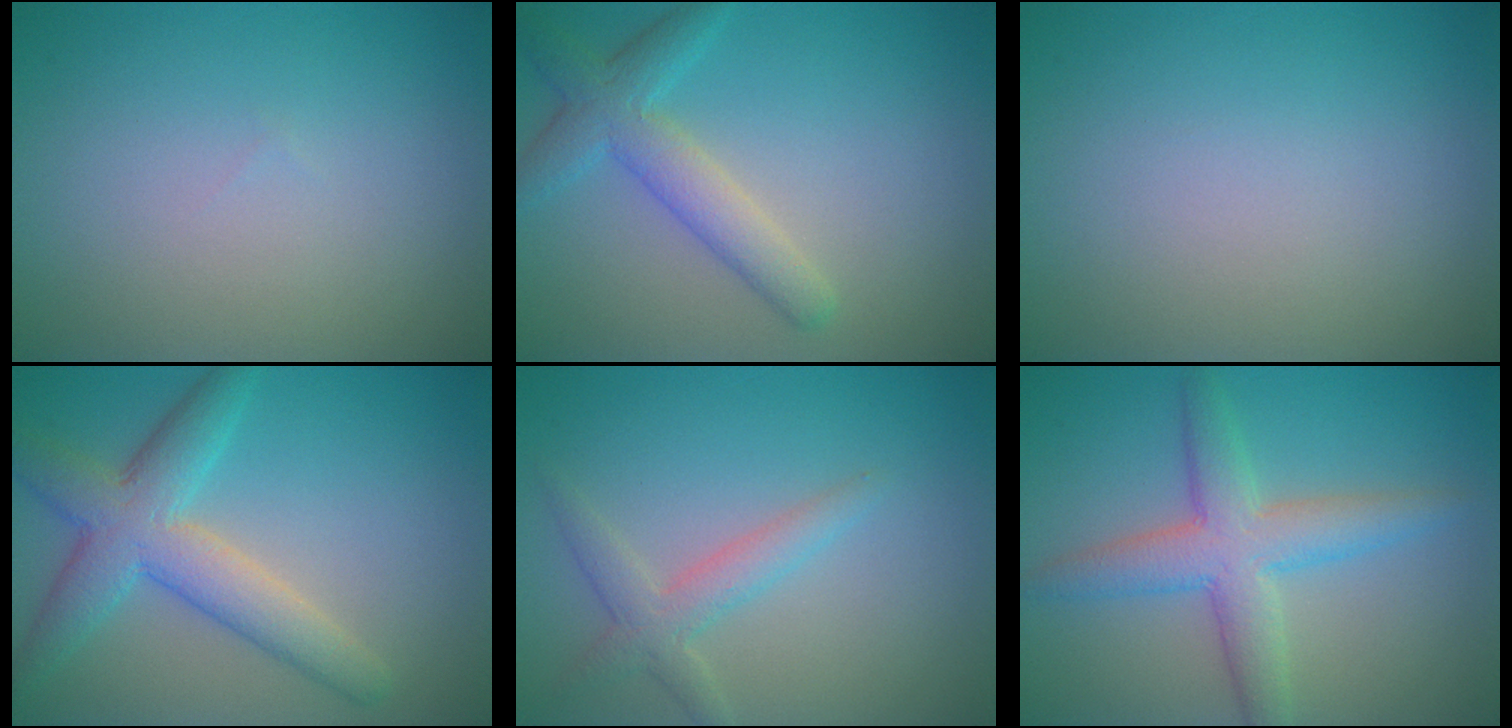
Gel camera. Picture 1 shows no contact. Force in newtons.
{"total": 4.0, "press": 4.0, "slide": 0.2}
{"total": 0.0}
{"total": 5.9, "press": 5.9, "slide": 0.3}
{"total": 2.5, "press": 2.5, "slide": 0.1}
{"total": 5.1, "press": 5.1, "slide": 0.2}